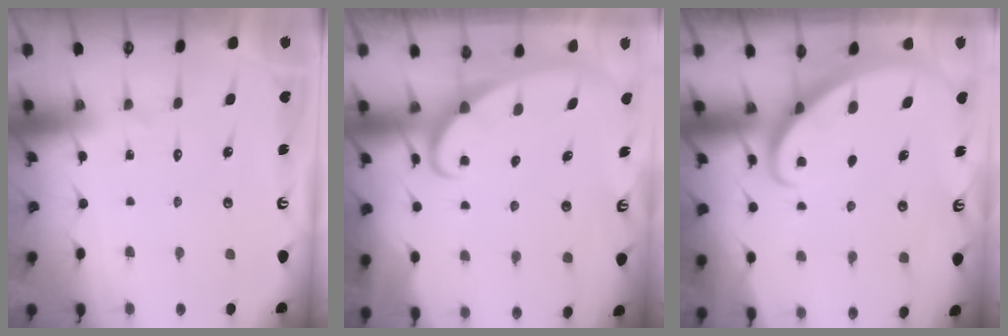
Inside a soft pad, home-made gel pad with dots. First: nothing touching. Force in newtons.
{"total": 2.6, "press": 2.6, "slide": 0.4}
{"total": 2.5, "press": 2.5, "slide": 0.2}